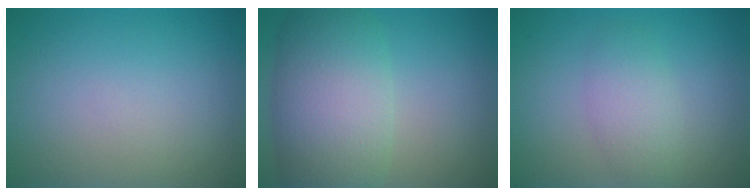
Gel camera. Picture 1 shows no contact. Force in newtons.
{"total": 8.6, "press": 8.6, "slide": 0.6}
{"total": 2.9, "press": 2.9, "slide": 0.1}